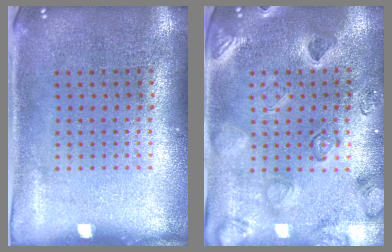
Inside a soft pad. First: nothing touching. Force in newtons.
{"total": 2.3, "press": 2.3, "slide": 0.6}